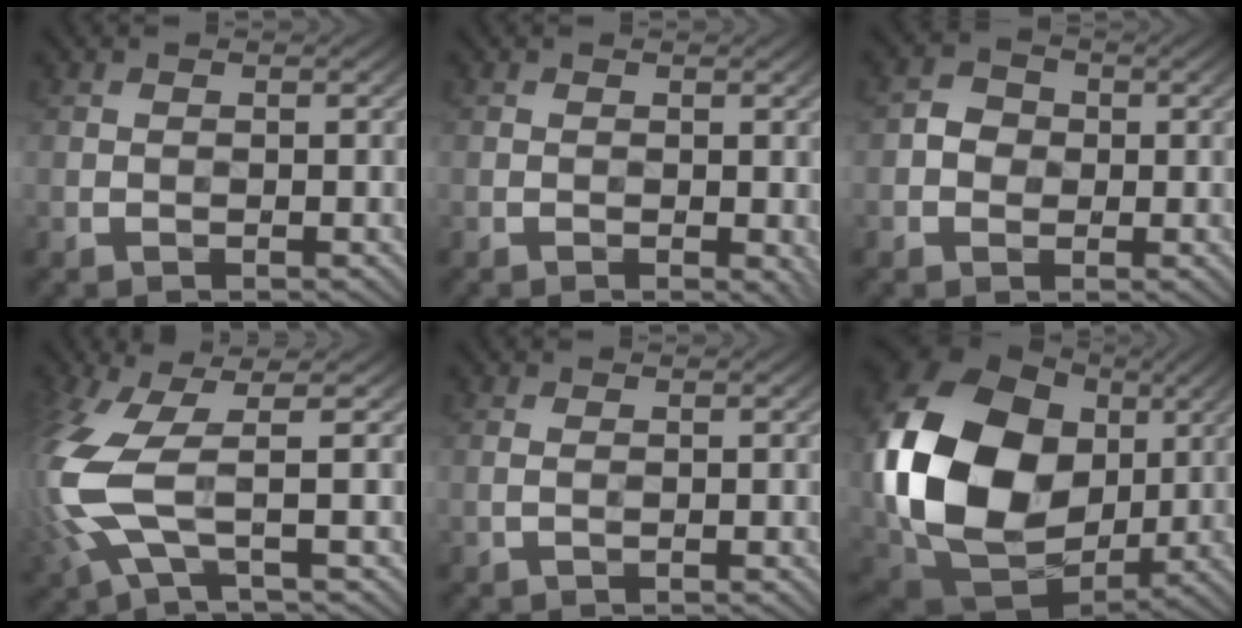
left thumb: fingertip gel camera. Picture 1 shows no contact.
{"total": 1.4, "force": [-0.3, 0.7, 1.2], "torque": [-0.016, -0.007, -0.003]}
{"total": 2.6, "force": [-0.2, 2.4, 1.1], "torque": [-0.020, 0.002, -0.011]}
{"total": 10.0, "force": [-0.4, 2.9, 9.6], "torque": [-0.240, -0.005, -0.015]}
{"total": 0.7, "force": [0.0, 0.1, 0.7], "torque": [-0.016, 0.001, -0.001]}
{"total": 21.9, "force": [2.2, 16.7, 14.1], "torque": [-0.376, -0.020, 0.059]}